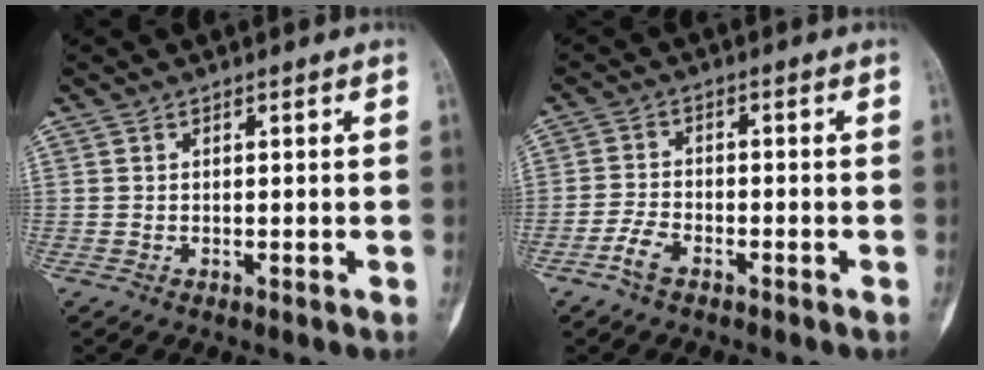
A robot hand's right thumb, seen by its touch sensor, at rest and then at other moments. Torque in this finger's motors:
{"motor_torque": [-0.12, 0.19, -0.05, 0.27, 0.04]}